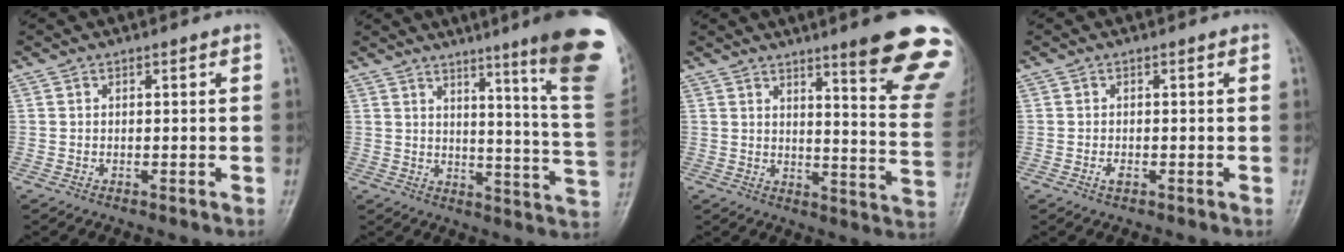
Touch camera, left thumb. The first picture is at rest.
{"total": 19.5, "force": [11.3, 0.5, 15.8], "torque": [-0.183, -0.077, 0.136]}
{"total": 18.3, "force": [12.2, 1.7, 13.5], "torque": [-0.140, -0.078, 0.152]}
{"total": 1.3, "force": [-0.4, 0.6, 1.0], "torque": [-0.017, 0.005, -0.006]}